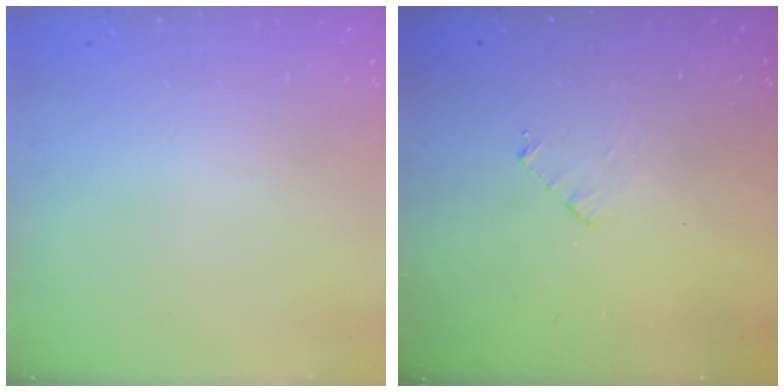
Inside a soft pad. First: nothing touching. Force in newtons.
{"total": 4.1, "press": 4.1, "slide": 0.3}